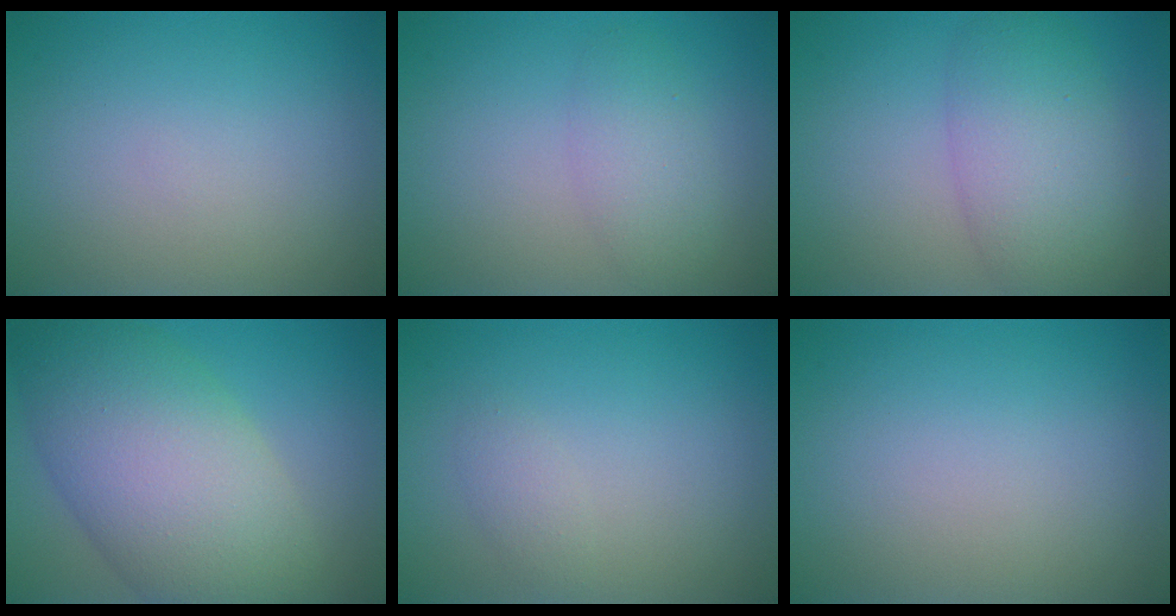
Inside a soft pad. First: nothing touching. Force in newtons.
{"total": 2.5, "press": 2.5, "slide": 0.1}
{"total": 5.8, "press": 5.8, "slide": 0.2}
{"total": 11.2, "press": 11.2, "slide": 0.5}
{"total": 1.1, "press": 1.1, "slide": 0.0}
{"total": 0.0}